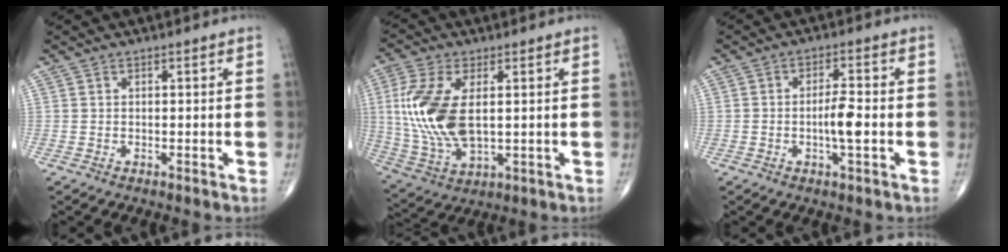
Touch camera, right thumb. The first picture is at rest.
{"total": 15.0, "force": [1.7, 7.7, 12.8], "torque": [-0.283, -0.011, 0.042]}
{"total": 5.3, "force": [-1.0, 1.4, 5.0], "torque": [-0.090, 0.006, -0.020]}